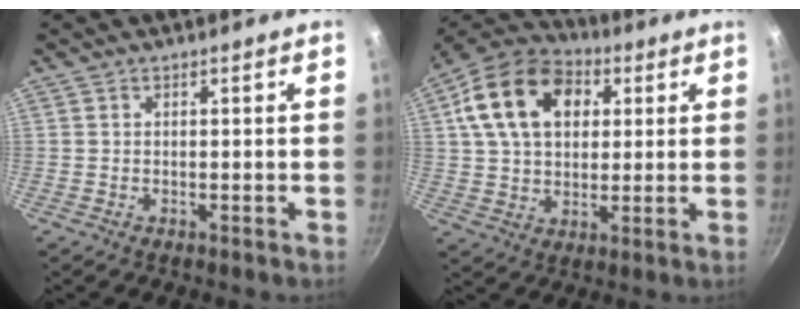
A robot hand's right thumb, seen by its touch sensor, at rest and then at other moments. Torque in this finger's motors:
{"motor_torque": [-0.79, 2.79, 1.74, 0.71, 0.15]}